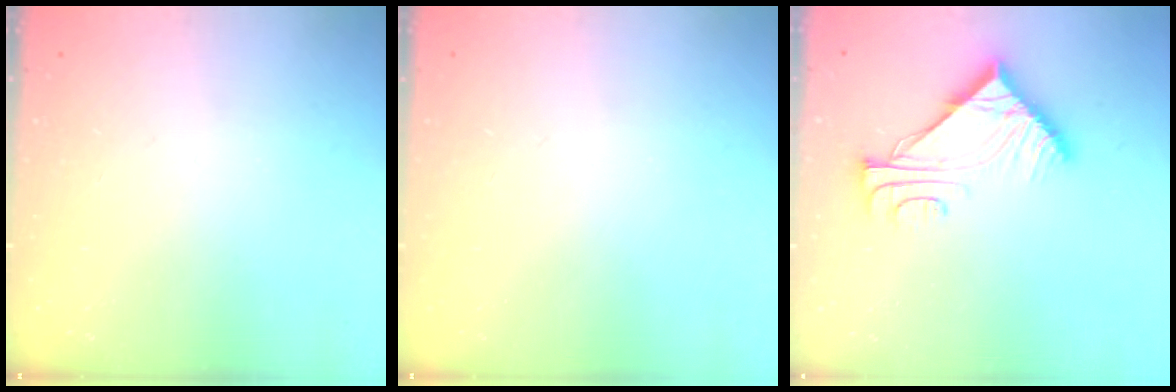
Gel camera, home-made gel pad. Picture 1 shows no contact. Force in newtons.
{"total": 0.0}
{"total": 9.1, "press": 9.0, "slide": 0.9}